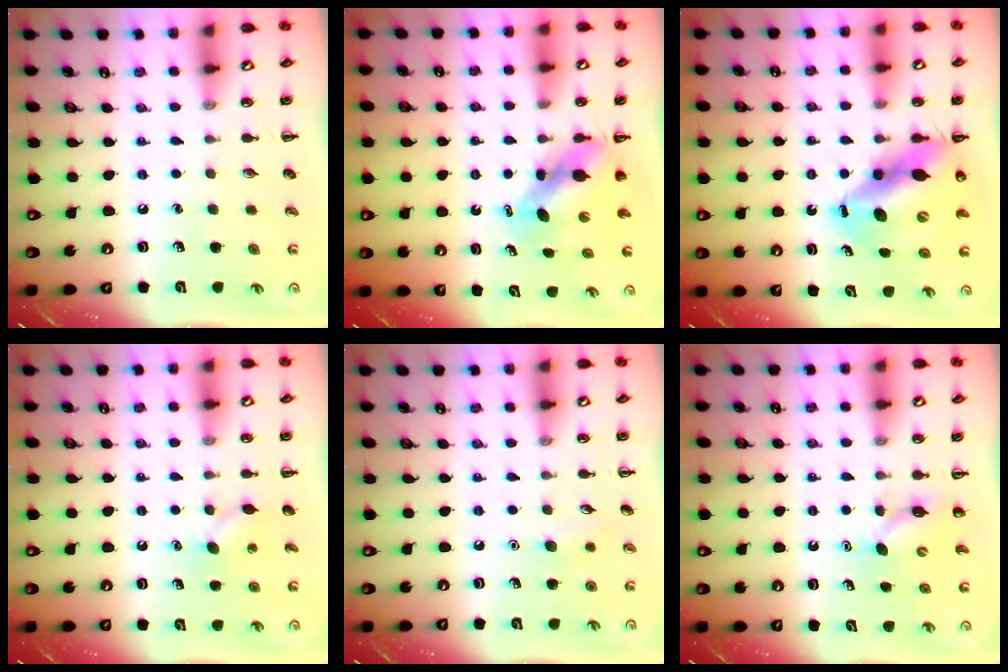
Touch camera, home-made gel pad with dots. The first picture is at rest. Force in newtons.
{"total": 6.2, "press": 6.2, "slide": 0.9}
{"total": 14.1, "press": 13.6, "slide": 3.8}
{"total": 4.8, "press": 4.6, "slide": 1.2}
{"total": 5.2, "press": 5.0, "slide": 1.3}
{"total": 4.6, "press": 4.6, "slide": 0.7}